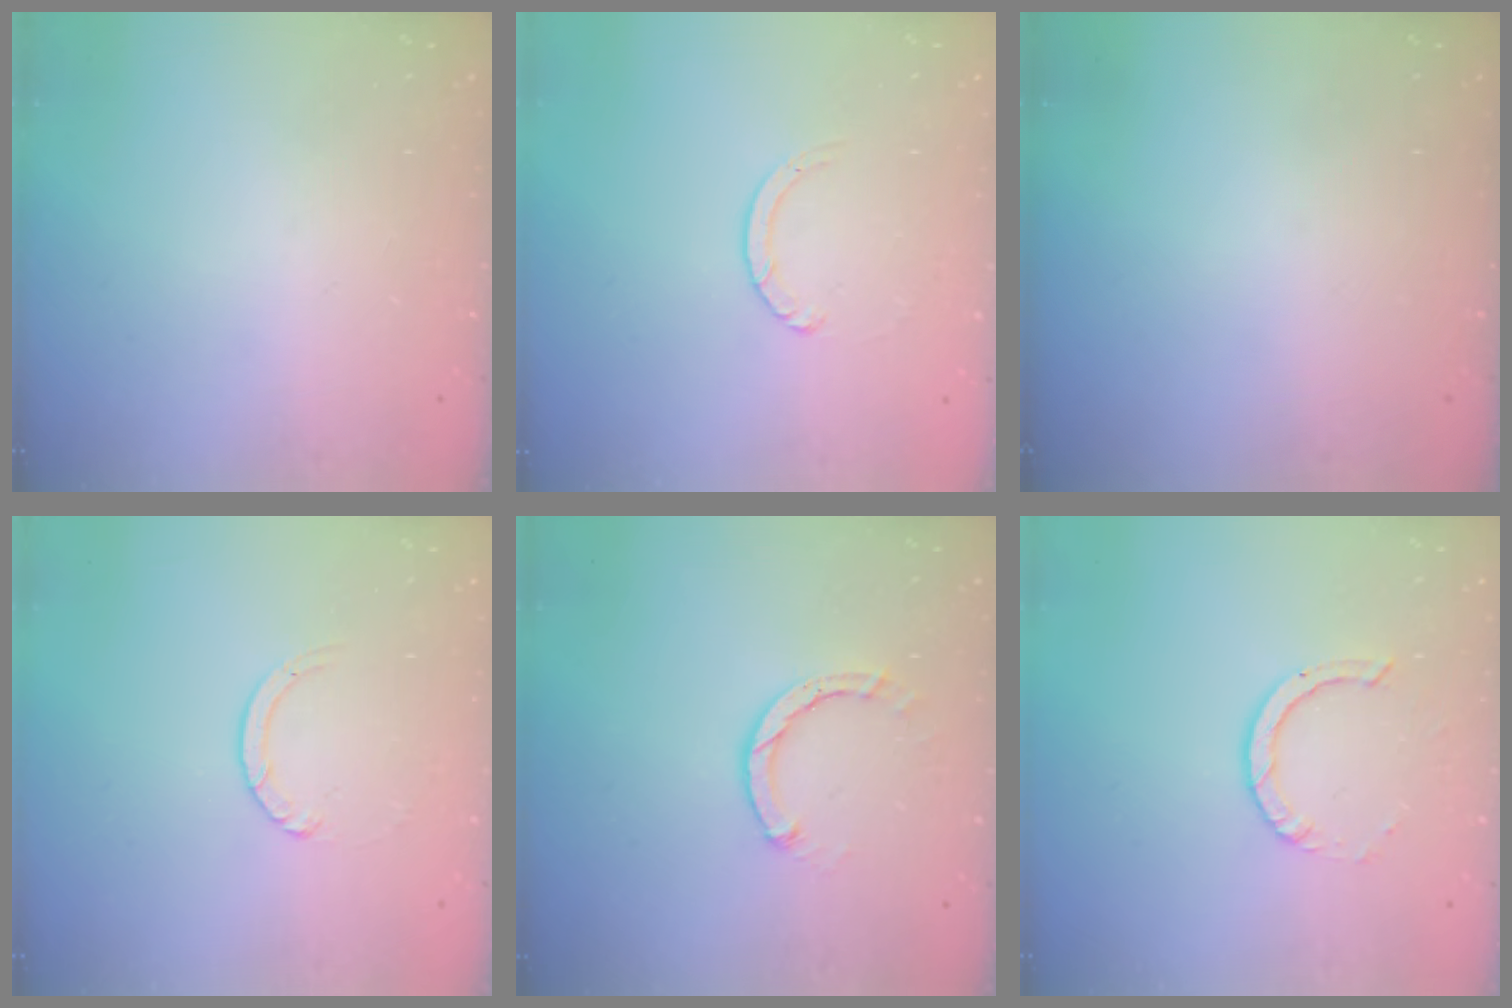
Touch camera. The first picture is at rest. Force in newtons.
{"total": 1.3, "press": 1.2, "slide": 0.2}
{"total": 0.0}
{"total": 2.4, "press": 2.4, "slide": 0.2}
{"total": 3.0, "press": 3.0, "slide": 0.4}
{"total": 4.0, "press": 4.0, "slide": 0.3}